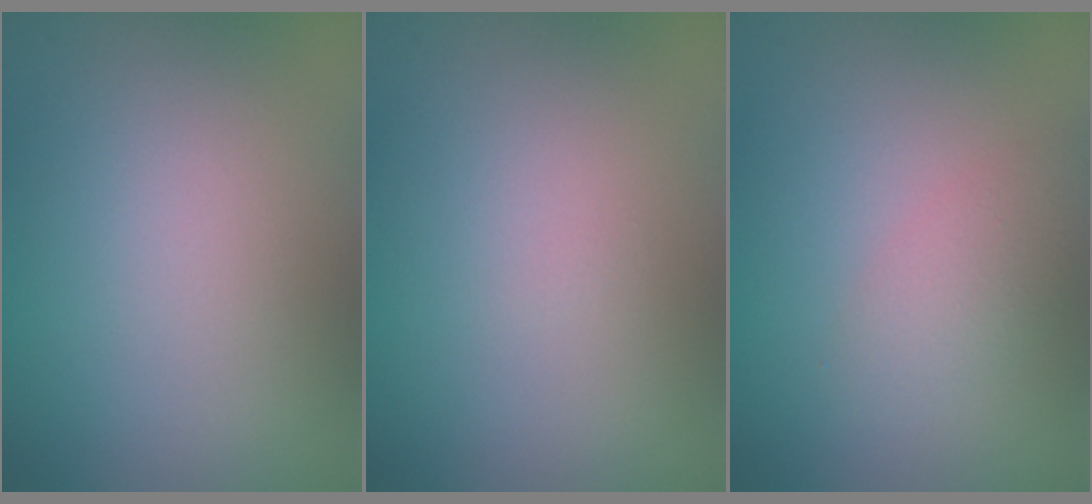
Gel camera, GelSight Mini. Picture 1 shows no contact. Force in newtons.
{"total": 0.0}
{"total": 2.2, "press": 2.2, "slide": 0.1}